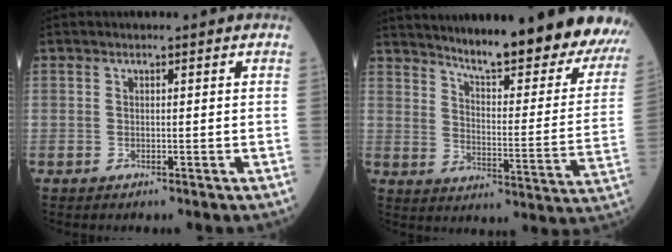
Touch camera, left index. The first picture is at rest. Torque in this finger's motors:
{"motor_torque": [0.56, -0.71, 0.85, 0.17]}